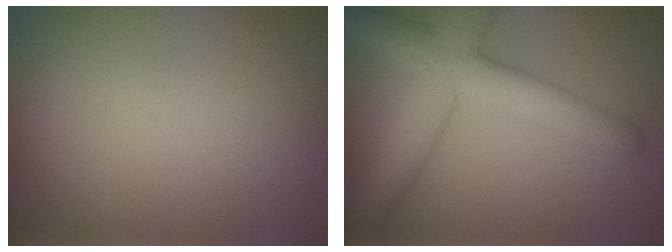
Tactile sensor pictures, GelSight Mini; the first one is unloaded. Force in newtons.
{"total": 7.3, "press": 7.3, "slide": 0.1}